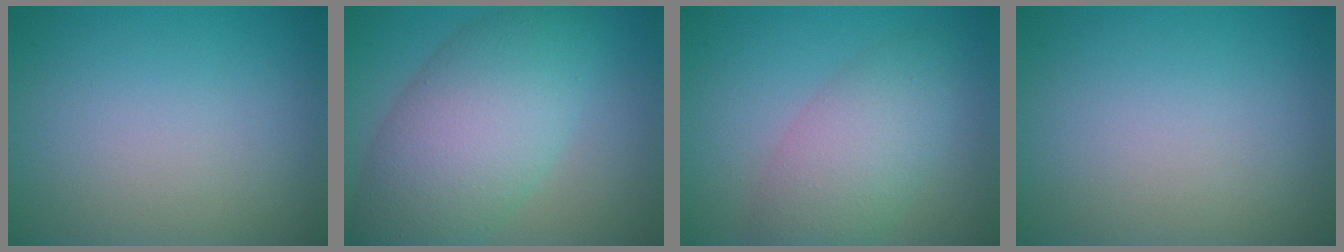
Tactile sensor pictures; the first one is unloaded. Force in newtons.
{"total": 9.3, "press": 9.3, "slide": 0.4}
{"total": 5.1, "press": 5.1, "slide": 0.3}
{"total": 0.0}